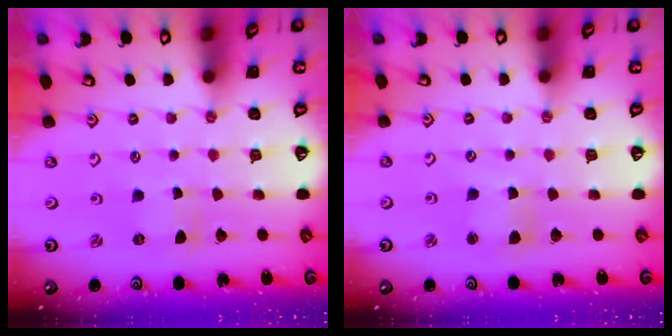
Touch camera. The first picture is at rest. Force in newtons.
{"total": 2.7, "press": 2.7, "slide": 0.3}